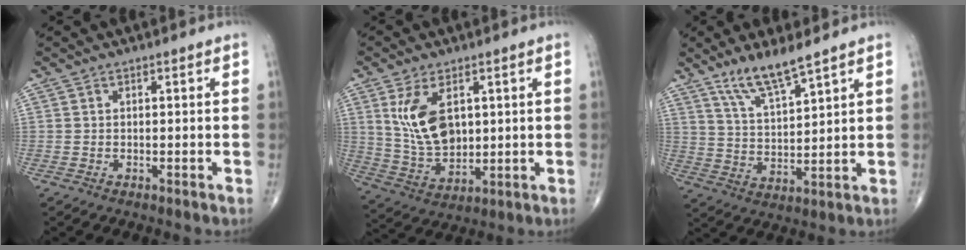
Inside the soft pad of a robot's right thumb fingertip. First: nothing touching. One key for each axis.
{"total": 11.4, "fx": 3.3, "fy": 6.6, "fz": 8.7, "tx": -0.154, "ty": -0.017, "tz": 0.077}
{"total": 9.0, "fx": 6.7, "fy": 1.7, "fz": 5.8, "tx": -0.108, "ty": -0.045, "tz": 0.137}